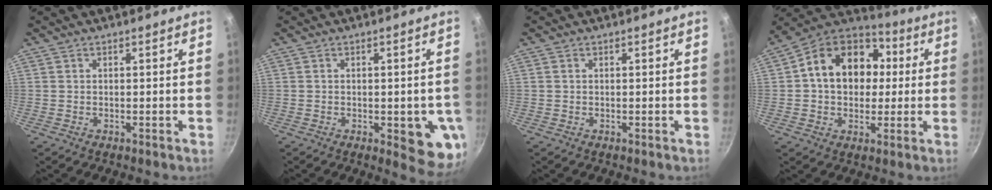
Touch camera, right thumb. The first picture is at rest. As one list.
[{"total": 9.4, "force": [-2.1, 3.6, 8.4], "torque": [-0.070, -0.005, -0.023]}, {"total": 0.0}, {"total": 17.5, "force": [2.5, 13.4, 11.0], "torque": [-0.151, 0.032, 0.025]}]